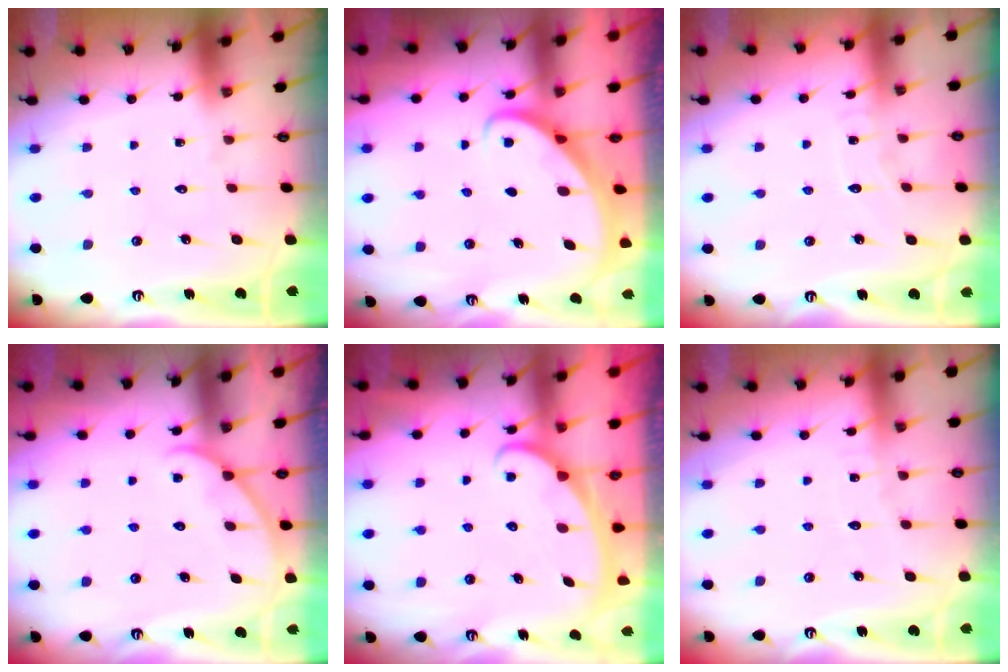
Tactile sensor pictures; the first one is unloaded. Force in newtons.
{"total": 2.8, "press": 2.8, "slide": 0.3}
{"total": 4.5, "press": 4.5, "slide": 0.4}
{"total": 3.9, "press": 3.8, "slide": 0.3}
{"total": 3.6, "press": 3.6, "slide": 0.2}
{"total": 2.3, "press": 2.3, "slide": 0.2}